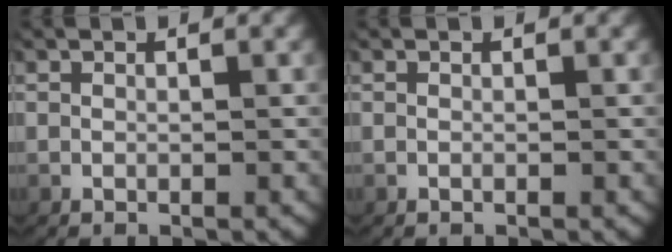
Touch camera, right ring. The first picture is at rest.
{"total": 0.0}